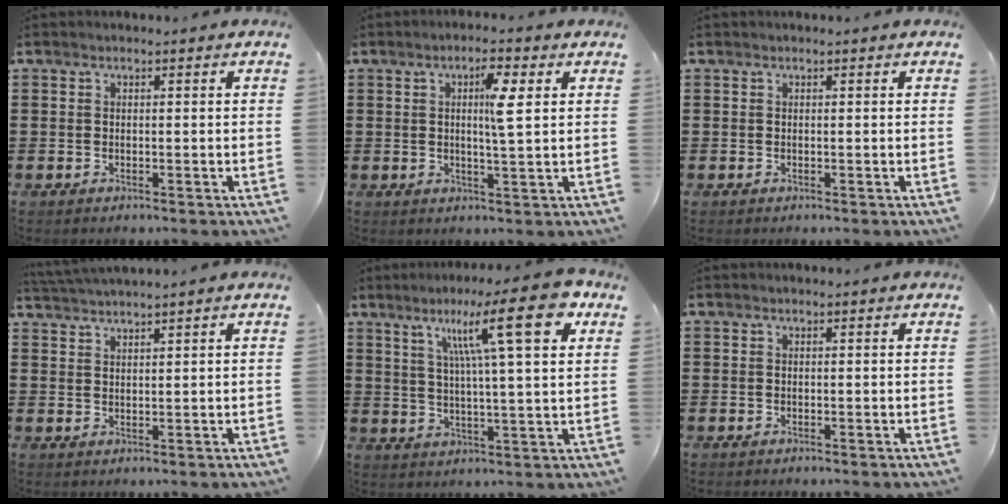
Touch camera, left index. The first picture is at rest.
{"total": 5.1, "force": [1.6, 0.6, 4.8], "torque": [-0.083, -0.002, 0.019]}
{"total": 0.0}
{"total": 2.0, "force": [2.0, -0.5, 0.2], "torque": [-0.008, 0.000, 0.039]}
{"total": 15.0, "force": [8.1, 1.6, 12.6], "torque": [-0.219, -0.017, 0.120]}
{"total": 0.0}